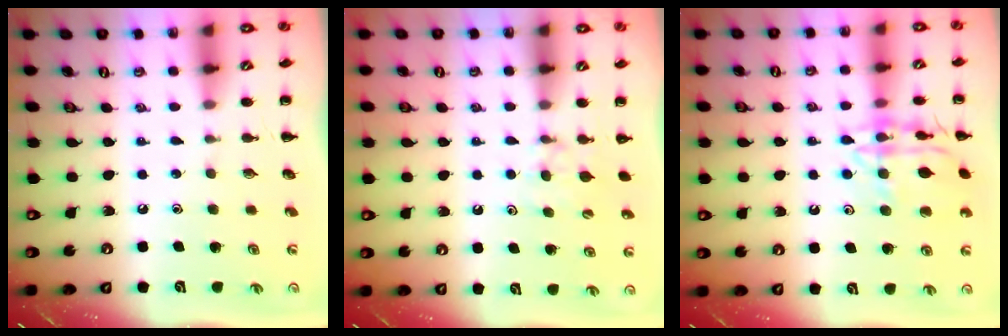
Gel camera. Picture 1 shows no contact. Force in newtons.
{"total": 5.8, "press": 5.5, "slide": 1.8}
{"total": 14.8, "press": 14.8, "slide": 0.9}